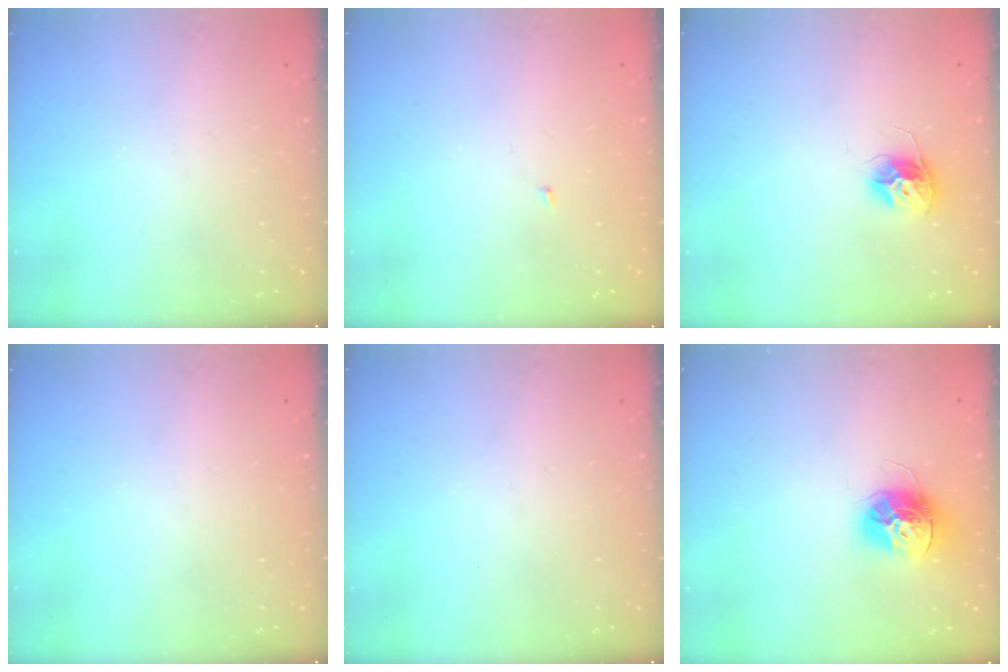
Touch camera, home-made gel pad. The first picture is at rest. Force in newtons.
{"total": 1.4, "press": 1.3, "slide": 0.1}
{"total": 10.1, "press": 10.1, "slide": 0.7}
{"total": 0.0}
{"total": 0.0}
{"total": 13.4, "press": 13.4, "slide": 1.2}